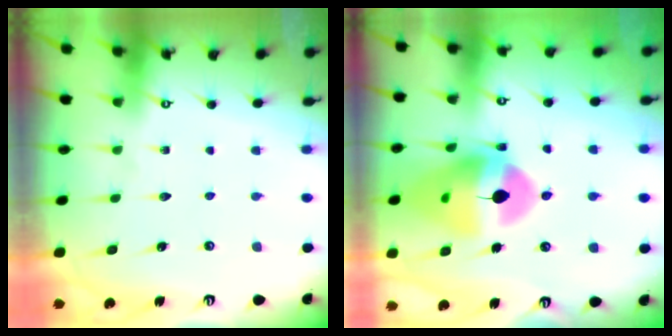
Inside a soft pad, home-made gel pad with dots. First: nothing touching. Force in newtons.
{"total": 17.3, "press": 17.2, "slide": 2.2}